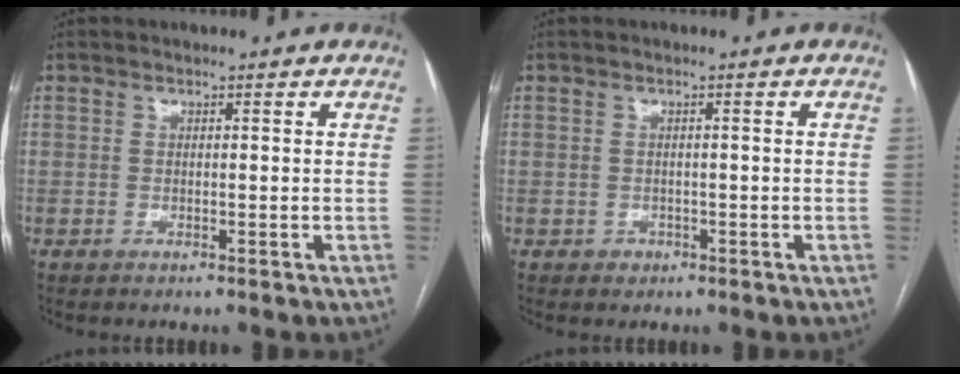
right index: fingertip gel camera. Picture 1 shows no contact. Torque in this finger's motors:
{"motor_torque": [-0.07, 0.02, -0.07, -0.06]}